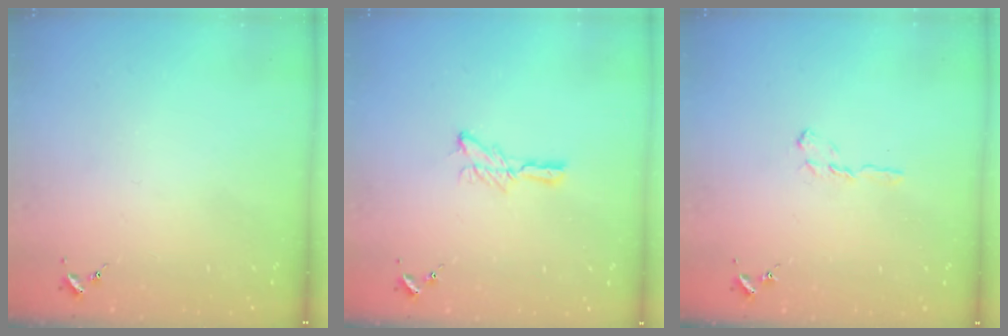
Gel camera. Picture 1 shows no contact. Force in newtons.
{"total": 6.1, "press": 6.0, "slide": 0.7}
{"total": 5.5, "press": 5.5, "slide": 0.6}